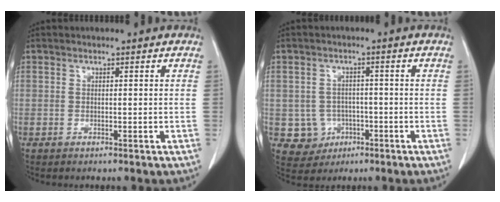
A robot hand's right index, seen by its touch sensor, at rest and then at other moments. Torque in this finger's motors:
{"motor_torque": [-0.25, 0.16, -0.66, -0.13]}